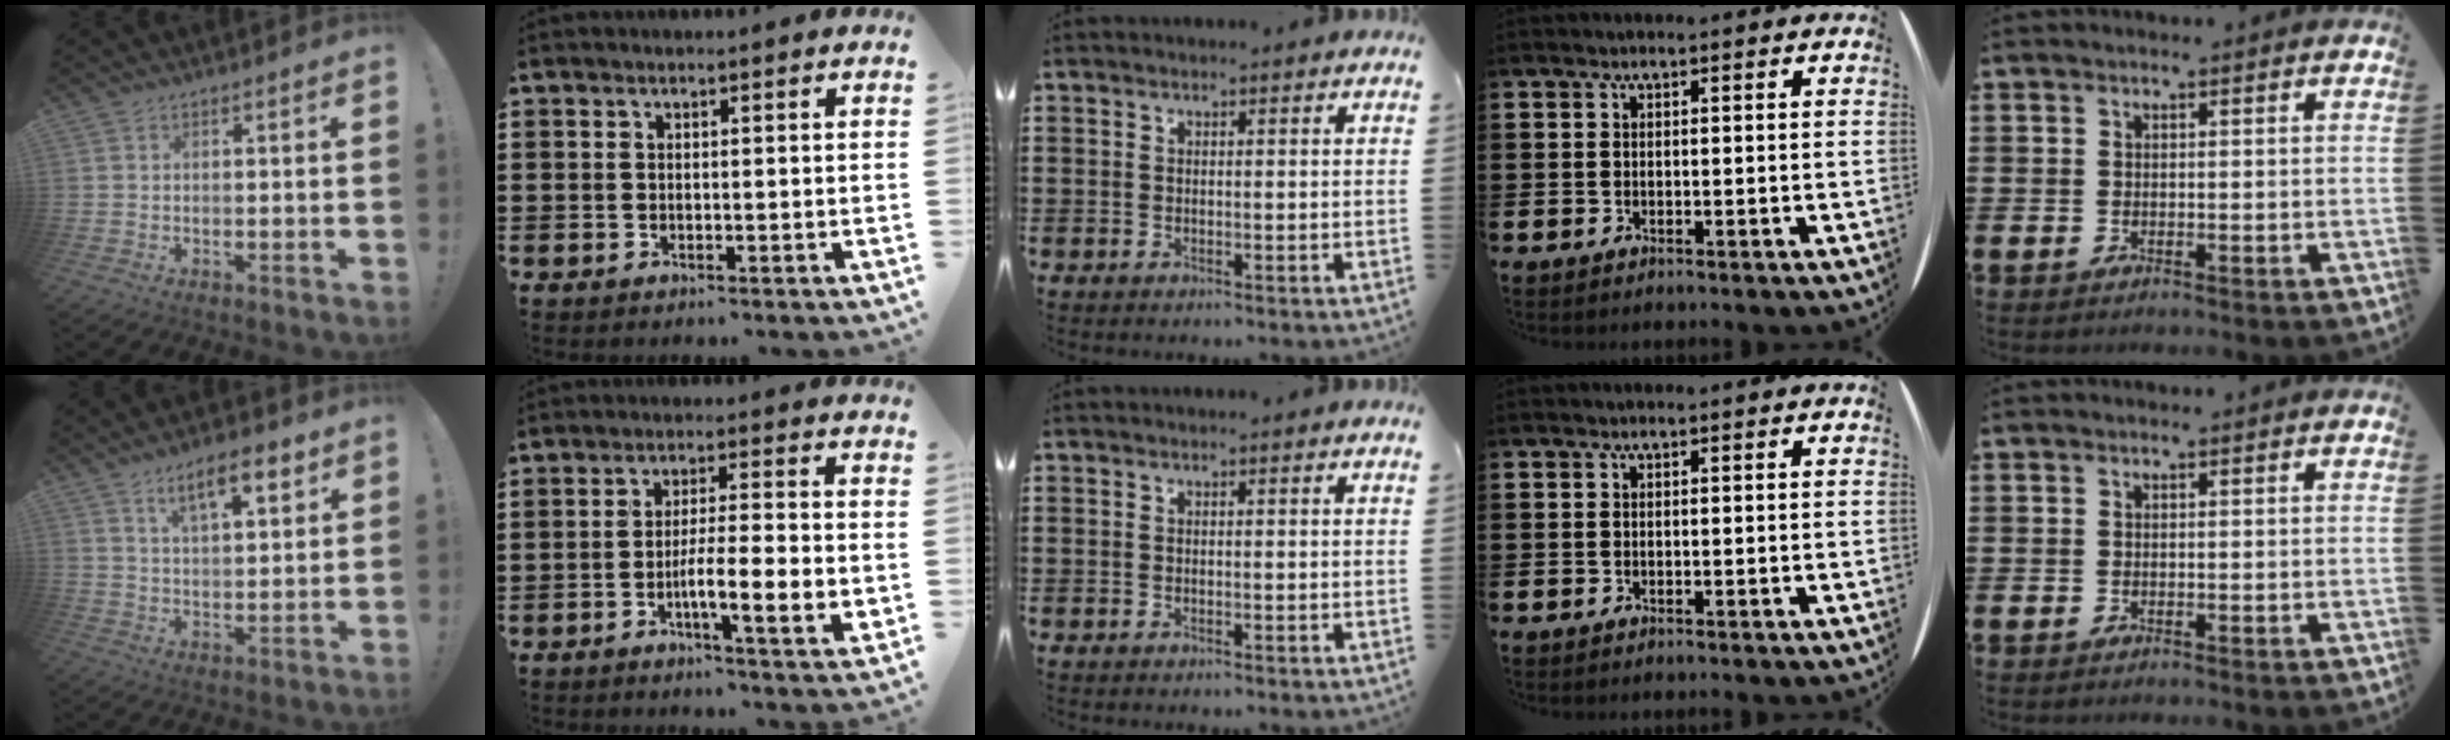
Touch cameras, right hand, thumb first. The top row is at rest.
{"thumb": {"total": 11.0, "force": [6.4, 3.8, 8.1], "torque": [-0.118, -0.023, 0.107]}, "index": {"total": 8.5, "force": [-2.3, 1.1, 8.1], "torque": [-0.134, -0.010, -0.044]}}